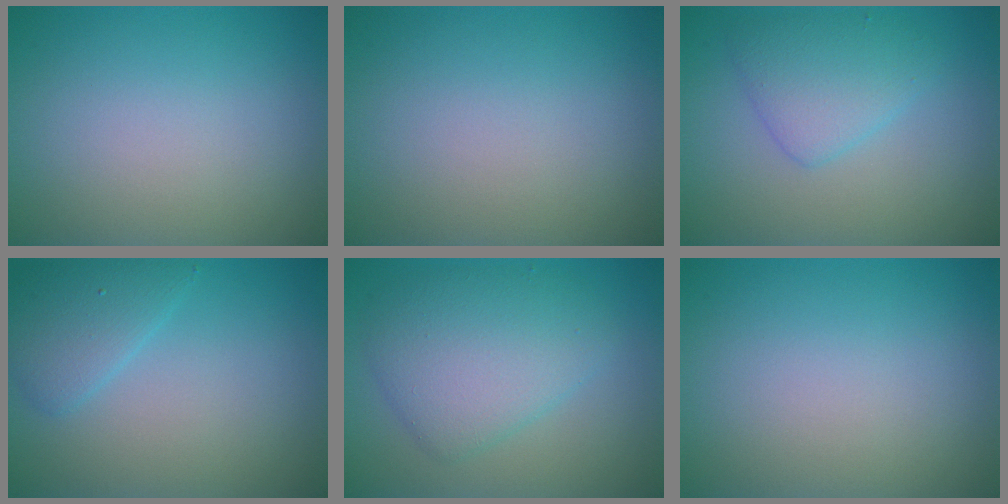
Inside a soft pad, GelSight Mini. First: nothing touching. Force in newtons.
{"total": 0.0}
{"total": 1.9, "press": 1.9, "slide": 0.1}
{"total": 2.7, "press": 2.7, "slide": 0.2}
{"total": 5.3, "press": 5.3, "slide": 0.1}
{"total": 0.0}